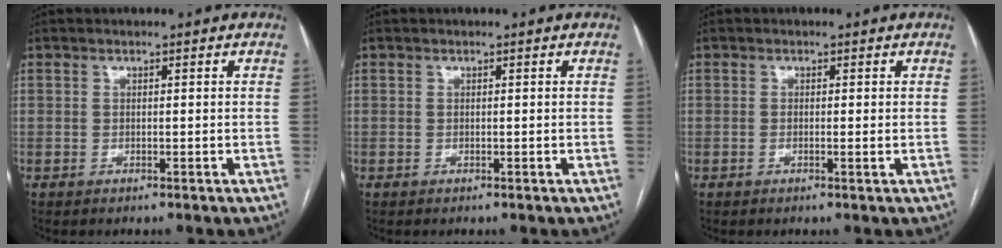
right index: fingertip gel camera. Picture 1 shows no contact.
{"total": 0.0}
{"total": 0.8, "force": [-0.2, 0.0, 0.8], "torque": [-0.015, -0.001, -0.003]}